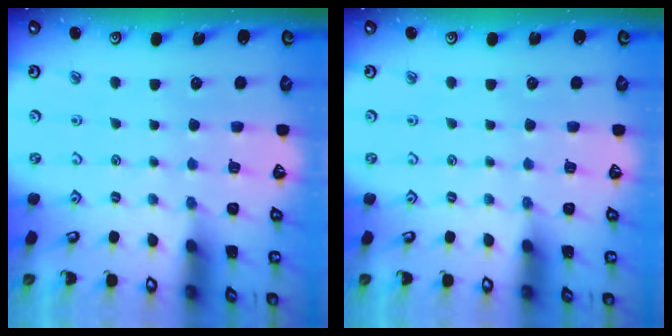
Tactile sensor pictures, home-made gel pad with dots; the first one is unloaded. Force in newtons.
{"total": 0.0}